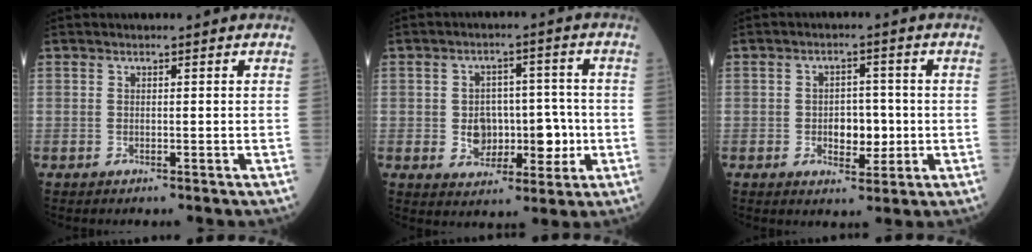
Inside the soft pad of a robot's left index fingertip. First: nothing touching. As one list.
[{"total": 7.7, "force": [-1.0, 5.3, 5.5], "torque": [-0.083, 0.019, -0.007]}, {"total": 4.8, "force": [-0.6, 2.9, 3.8], "torque": [-0.053, 0.005, -0.004]}]